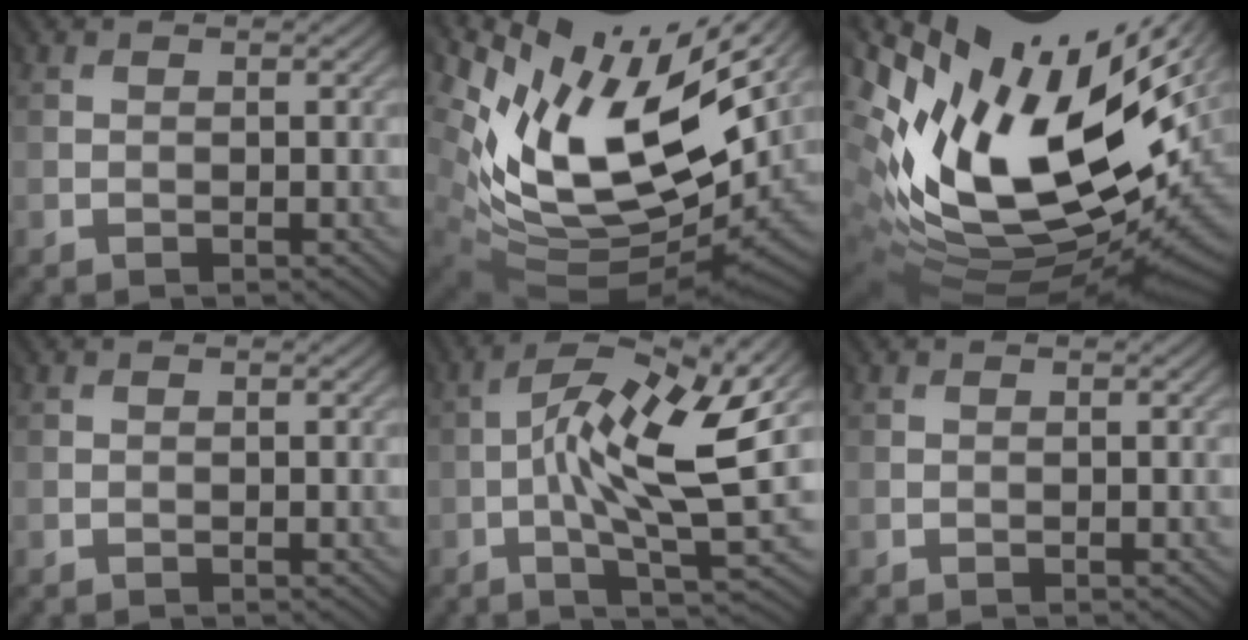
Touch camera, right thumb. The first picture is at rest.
{"total": 15.3, "force": [5.6, 7.2, 12.3], "torque": [-0.257, -0.019, 0.112]}
{"total": 19.6, "force": [4.9, 9.1, 16.7], "torque": [-0.325, -0.017, 0.104]}
{"total": 0.0}
{"total": 13.2, "force": [0.2, 4.0, 12.5], "torque": [-0.224, -0.001, 0.010]}
{"total": 0.0}